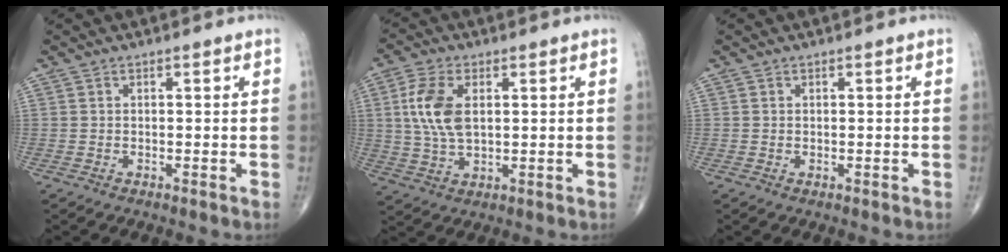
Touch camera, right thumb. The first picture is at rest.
{"total": 9.4, "force": [1.9, 5.1, 7.7], "torque": [-0.166, -0.002, 0.038]}
{"total": 0.0}